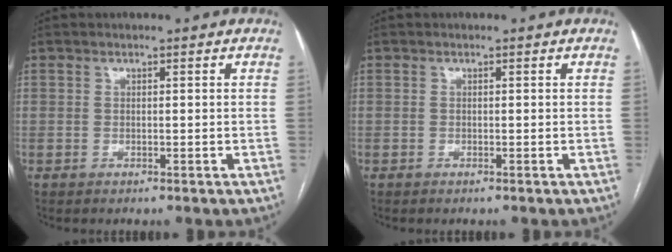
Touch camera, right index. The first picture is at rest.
{"total": 0.0}